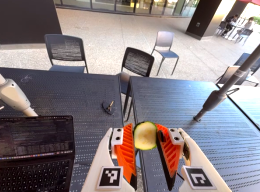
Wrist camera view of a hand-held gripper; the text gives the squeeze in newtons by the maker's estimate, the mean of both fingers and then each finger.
{"total": 6.1, "left": 5.7, "right": 6.4}